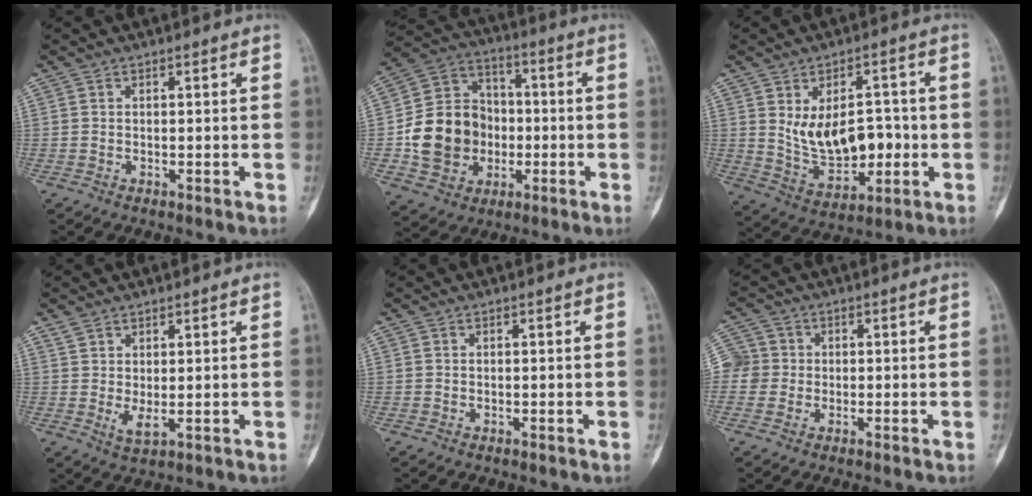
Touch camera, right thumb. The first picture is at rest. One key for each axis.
{"total": 16.5, "fx": -2.3, "fy": 14.0, "fz": 8.3, "tx": -0.117, "ty": 0.031, "tz": -0.036}
{"total": 13.2, "fx": 0.2, "fy": 8.1, "fz": 10.4, "tx": -0.138, "ty": 0.001, "tz": 0.025}
{"total": 3.4, "fx": 1.0, "fy": 1.4, "fz": 2.9, "tx": -0.061, "ty": -0.005, "tz": 0.029}
{"total": 0.0}
{"total": 5.3, "fx": -0.1, "fy": 5.2, "fz": 0.8, "tx": 0.003, "ty": 0.012, "tz": -0.010}